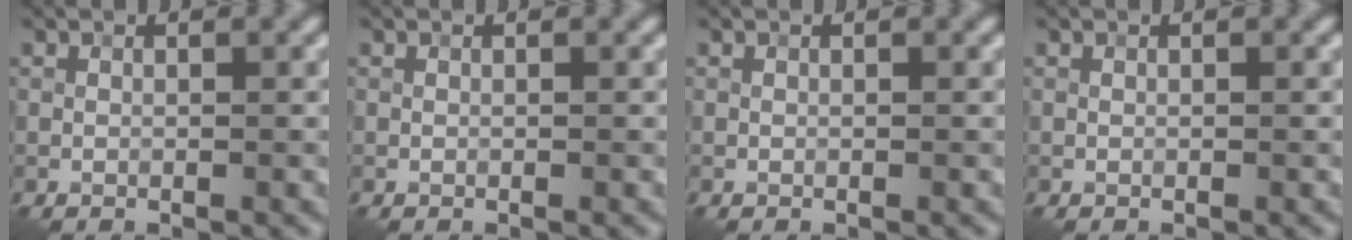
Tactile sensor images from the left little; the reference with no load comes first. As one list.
[{"total": 0.0}, {"total": 0.0}, {"total": 0.0}]